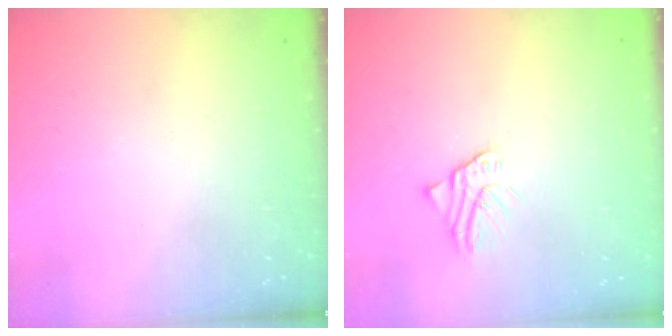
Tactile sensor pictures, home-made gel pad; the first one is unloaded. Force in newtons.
{"total": 2.8, "press": 2.8, "slide": 0.3}